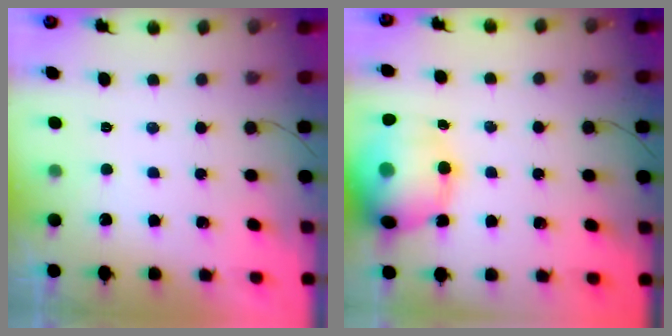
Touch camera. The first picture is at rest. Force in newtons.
{"total": 17.3, "press": 17.1, "slide": 2.4}